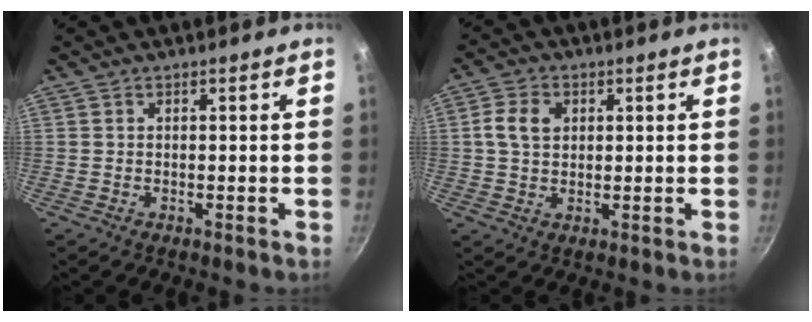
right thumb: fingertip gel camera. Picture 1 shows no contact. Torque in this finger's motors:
{"motor_torque": [-0.23, 0.27, 0.21, -0.04, 0.02]}